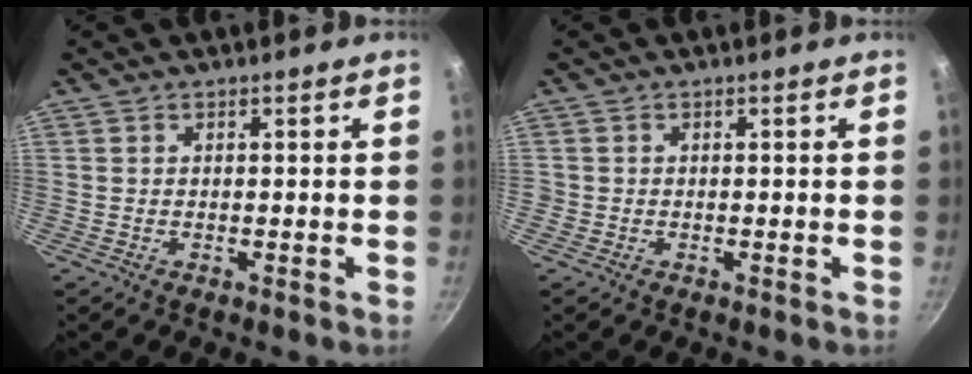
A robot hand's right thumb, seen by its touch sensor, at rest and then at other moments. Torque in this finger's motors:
{"motor_torque": [0.19, 0.12, 0.22, -0.07, 0.02]}